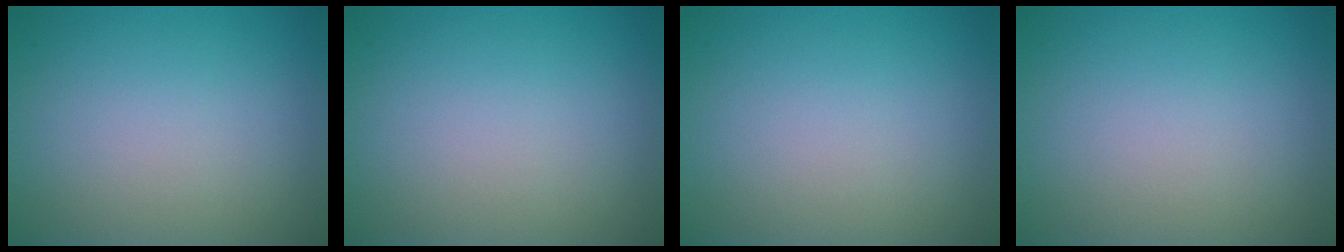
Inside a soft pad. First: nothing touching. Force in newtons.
{"total": 0.0}
{"total": 0.0}
{"total": 0.0}